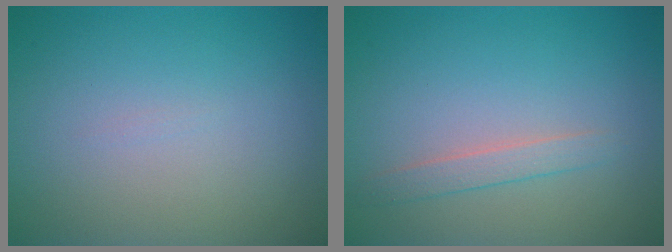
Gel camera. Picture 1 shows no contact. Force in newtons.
{"total": 1.5, "press": 1.5, "slide": 0.0}